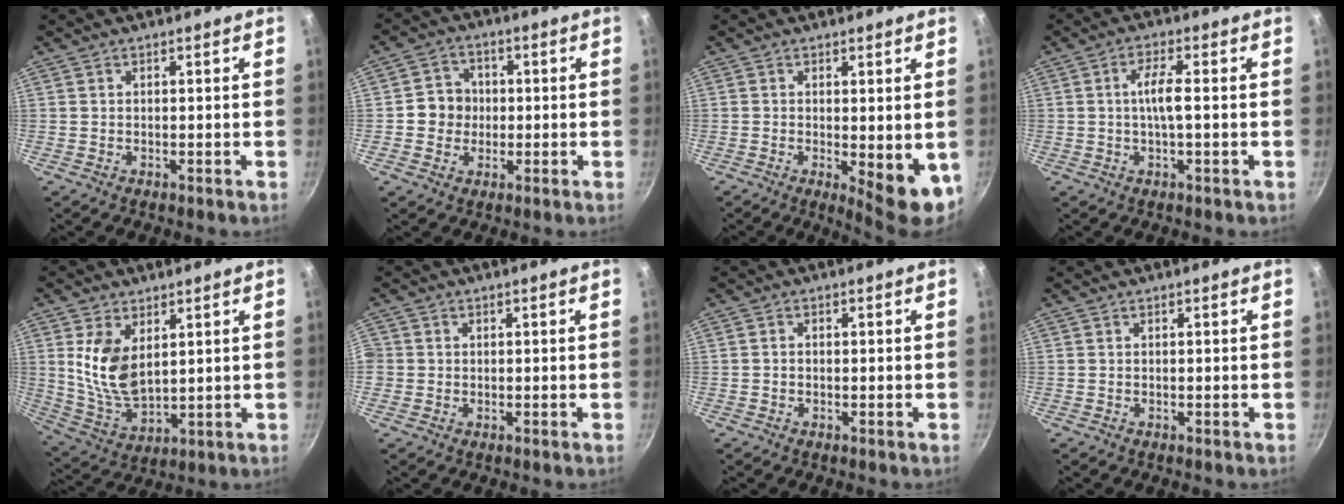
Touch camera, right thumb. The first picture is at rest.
{"total": 6.0, "force": [-0.3, 5.7, 2.0], "torque": [0.000, 0.012, -0.015]}
{"total": 8.2, "force": [-1.1, 2.8, 7.6], "torque": [-0.088, -0.009, -0.005]}
{"total": 4.6, "force": [-0.2, 0.6, 4.6], "torque": [-0.095, 0.010, -0.006]}
{"total": 11.0, "force": [3.1, 6.3, 8.5], "torque": [-0.159, -0.030, 0.072]}
{"total": 1.9, "force": [-0.2, 1.9, 0.4], "torque": [0.001, 0.006, -0.006]}
{"total": 0.8, "force": [-0.2, 0.6, 0.4], "torque": [-0.008, 0.004, -0.003]}
{"total": 0.0}